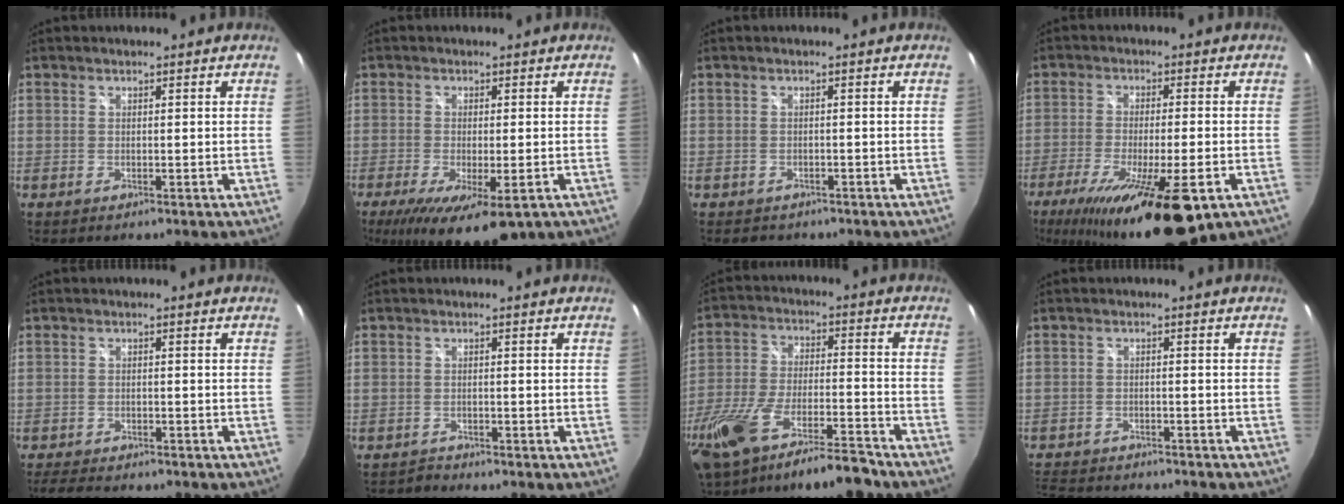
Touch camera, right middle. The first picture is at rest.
{"total": 12.3, "force": [-6.7, 4.0, 9.5], "torque": [-0.179, -0.043, -0.100]}
{"total": 2.5, "force": [-1.8, 1.6, 0.6], "torque": [-0.016, -0.005, -0.023]}
{"total": 20.2, "force": [-11.7, 5.0, 15.7], "torque": [-0.284, -0.062, -0.182]}
{"total": 6.3, "force": [-5.6, 1.7, 2.3], "torque": [-0.061, -0.014, -0.088]}
{"total": 1.5, "force": [-1.5, 0.4, -0.3], "torque": [0.001, 0.002, -0.026]}
{"total": 18.7, "force": [-14.1, 4.0, 11.6], "torque": [-0.247, -0.043, -0.236]}
{"total": 10.1, "force": [-9.0, 3.3, 3.2], "torque": [-0.091, -0.008, -0.146]}